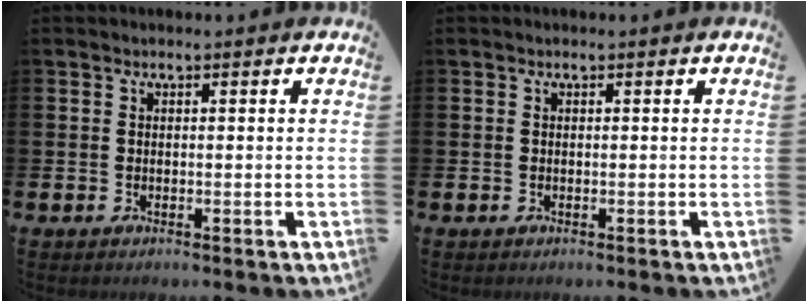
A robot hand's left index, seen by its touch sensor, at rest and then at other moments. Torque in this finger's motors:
{"motor_torque": [-0.02, 0.02, 0.00, 0.00]}